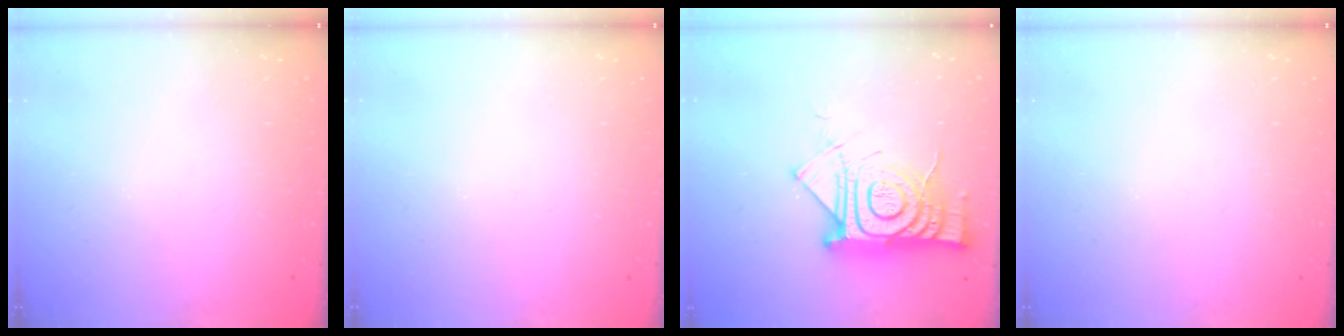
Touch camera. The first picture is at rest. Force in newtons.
{"total": 0.0}
{"total": 16.8, "press": 16.7, "slide": 1.5}
{"total": 0.0}